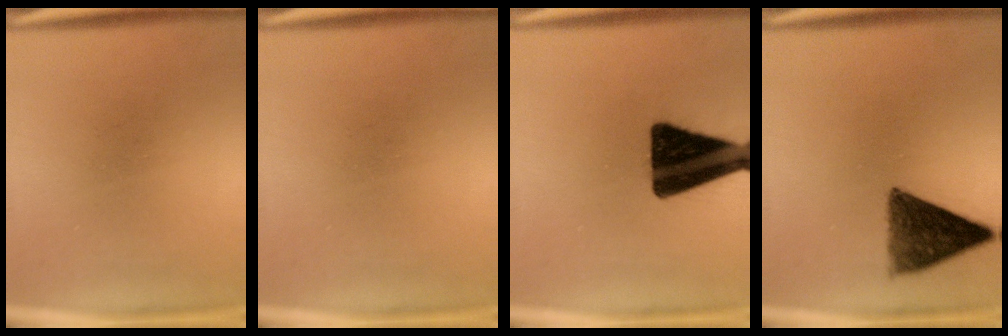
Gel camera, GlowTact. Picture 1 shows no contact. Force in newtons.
{"total": 0.0}
{"total": 18.5}
{"total": 9.3}